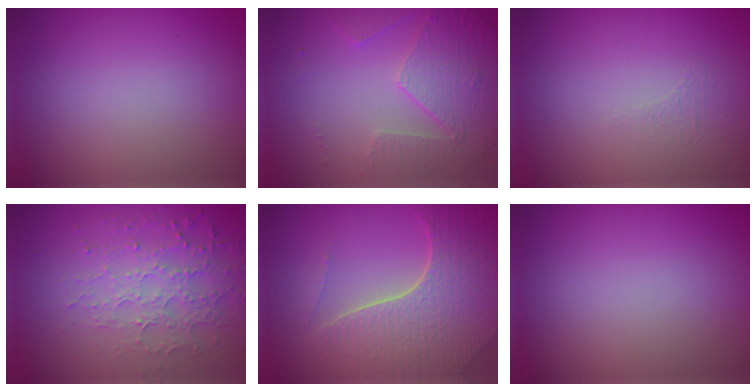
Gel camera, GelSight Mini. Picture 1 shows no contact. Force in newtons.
{"total": 5.0, "press": 3.5, "slide": 3.6}
{"total": 0.8, "press": 0.4, "slide": 0.7}
{"total": 5.0, "press": 3.5, "slide": 3.6}
{"total": 7.4, "press": 5.3, "slide": 5.3}
{"total": 0.0}